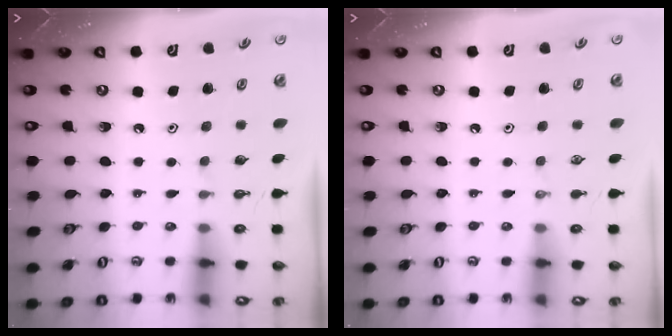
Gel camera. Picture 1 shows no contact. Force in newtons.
{"total": 0.0}